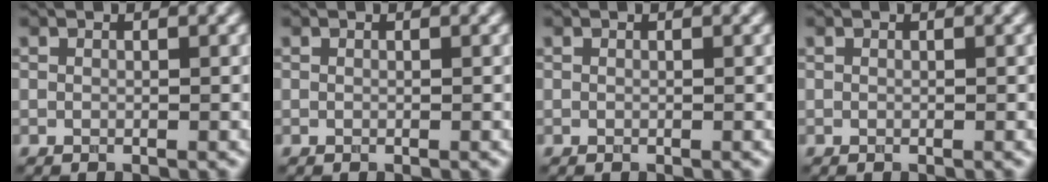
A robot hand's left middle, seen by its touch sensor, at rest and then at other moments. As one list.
[{"total": 0.0}, {"total": 0.0}, {"total": 0.0}]